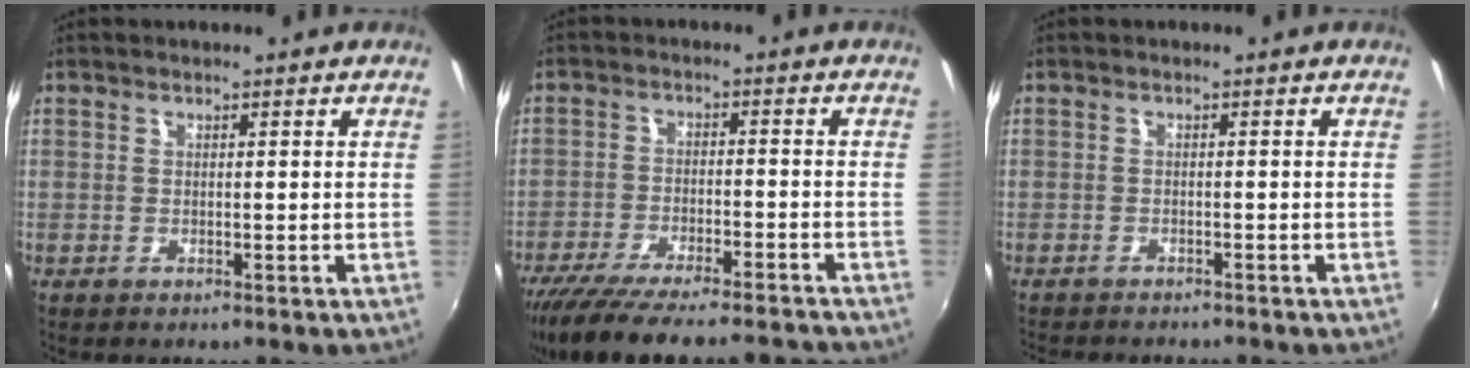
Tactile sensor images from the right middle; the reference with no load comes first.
{"total": 18.5, "force": [-16.1, 3.6, 8.5], "torque": [-0.165, -0.027, -0.243]}
{"total": 4.6, "force": [-4.3, 0.9, 1.4], "torque": [-0.039, -0.015, -0.066]}